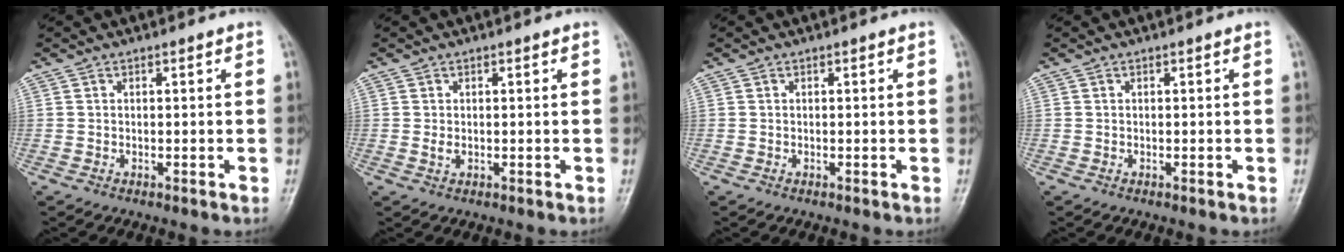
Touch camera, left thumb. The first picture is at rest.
{"total": 1.6, "force": [0.4, 0.9, 1.2], "torque": [-0.019, -0.002, 0.010]}
{"total": 0.0}
{"total": 0.0}